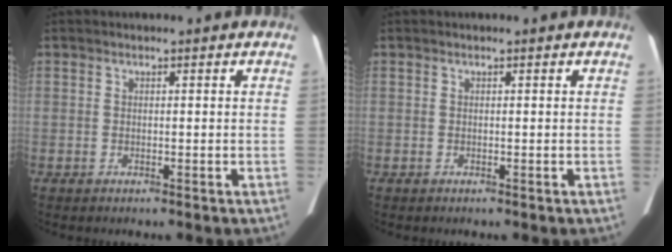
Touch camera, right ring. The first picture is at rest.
{"total": 0.0}